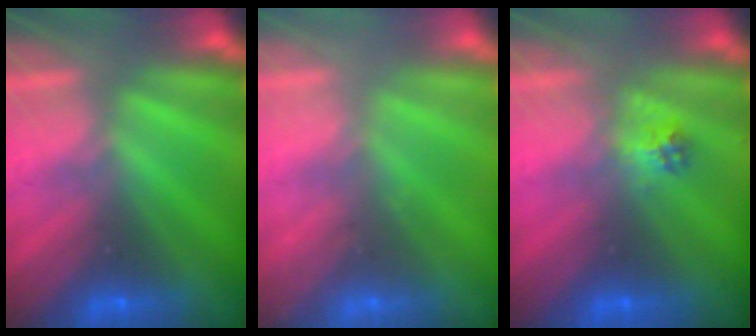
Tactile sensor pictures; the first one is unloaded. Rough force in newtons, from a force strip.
{"total": 2.3}
{"total": 2.2}